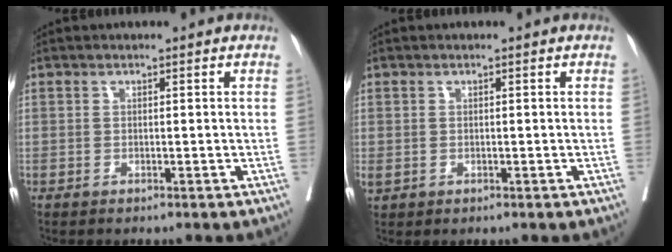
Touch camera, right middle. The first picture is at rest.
{"total": 0.7, "force": [-0.1, 0.5, 0.4], "torque": [-0.013, 0.000, 0.003]}